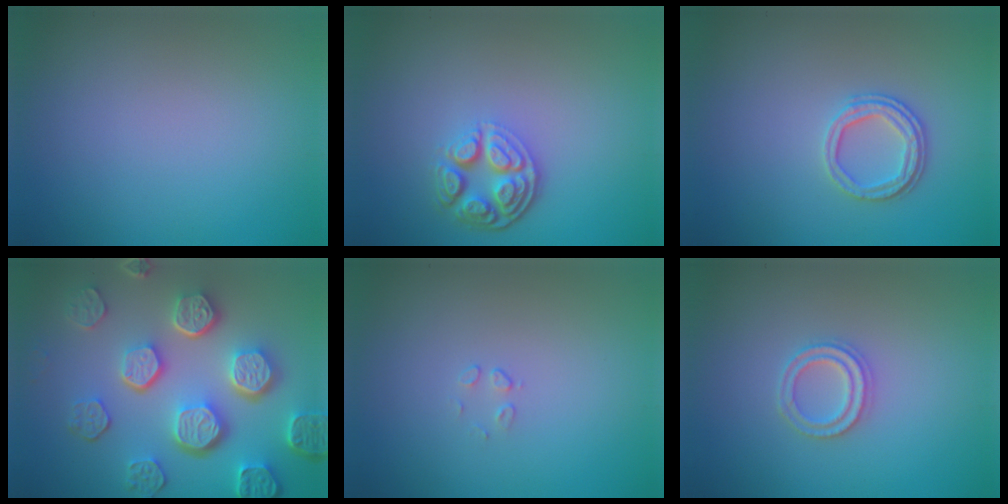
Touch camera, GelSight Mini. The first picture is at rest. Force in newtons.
{"total": 4.3, "press": 3.2, "slide": 2.7}
{"total": 2.5, "press": 2.3, "slide": 0.9}
{"total": 8.1, "press": 6.1, "slide": 5.3}
{"total": 0.5, "press": 0.2, "slide": 0.5}
{"total": 2.2, "press": 2.2, "slide": 0.5}